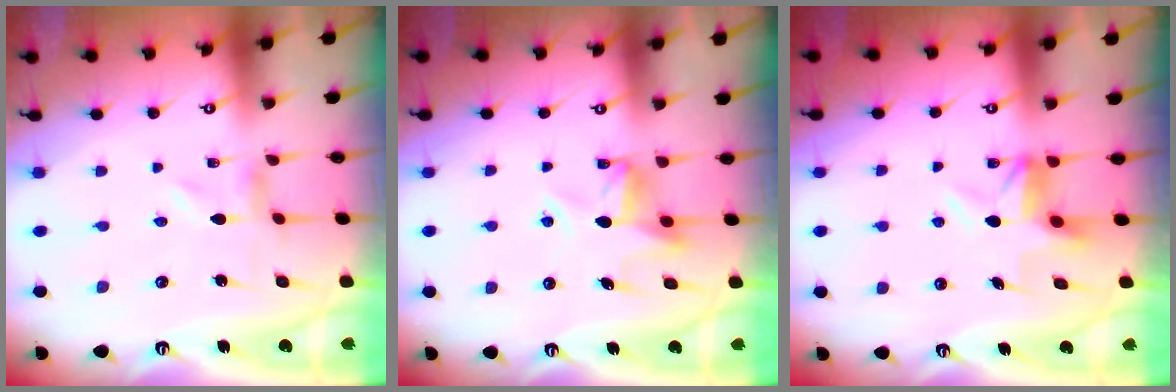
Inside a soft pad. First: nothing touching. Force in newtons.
{"total": 9.2, "press": 9.2, "slide": 0.1}
{"total": 5.3, "press": 5.2, "slide": 0.6}